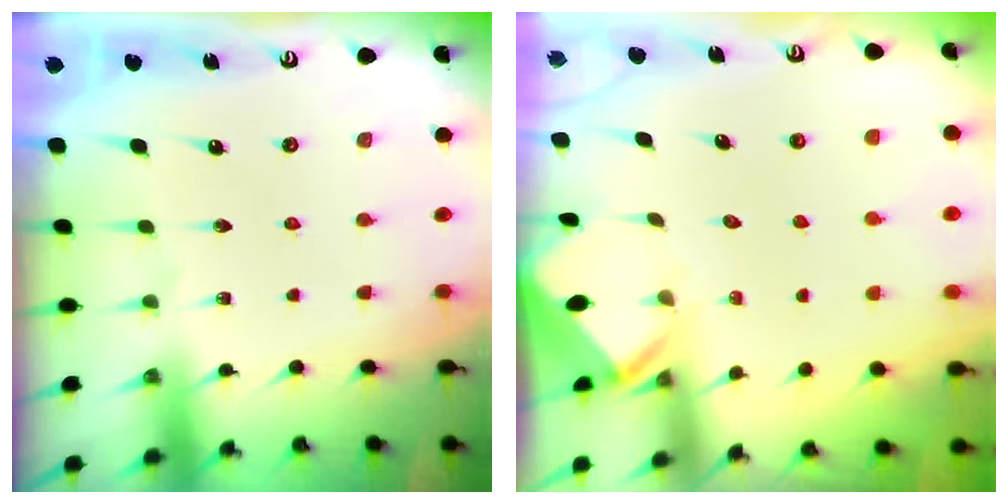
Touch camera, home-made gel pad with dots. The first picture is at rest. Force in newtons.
{"total": 2.6, "press": 2.6, "slide": 0.1}